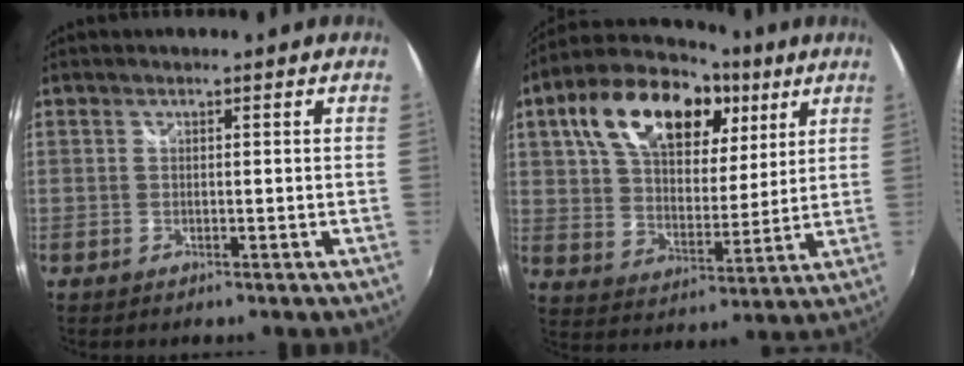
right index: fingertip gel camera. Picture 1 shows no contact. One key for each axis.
{"total": 23.3, "fx": 11.0, "fy": 13.0, "fz": 15.9, "tx": -0.309, "ty": 0.057, "tz": 0.186}